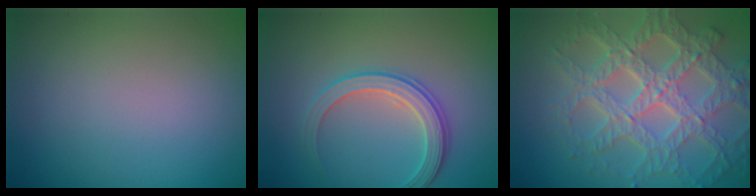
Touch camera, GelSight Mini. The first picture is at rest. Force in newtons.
{"total": 3.0, "press": 2.9, "slide": 0.3}
{"total": 8.0, "press": 5.9, "slide": 5.4}